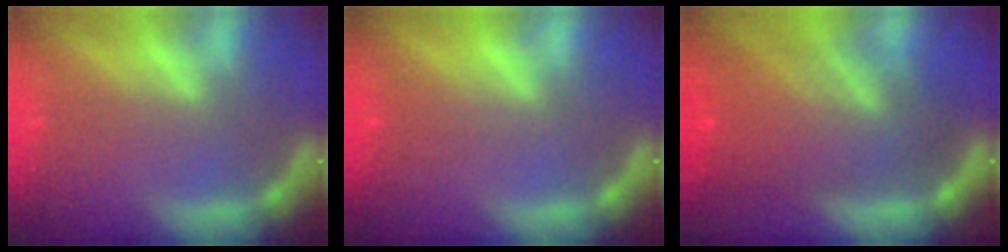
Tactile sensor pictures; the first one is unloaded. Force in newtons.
{"total": 1.0}
{"total": 9.5}